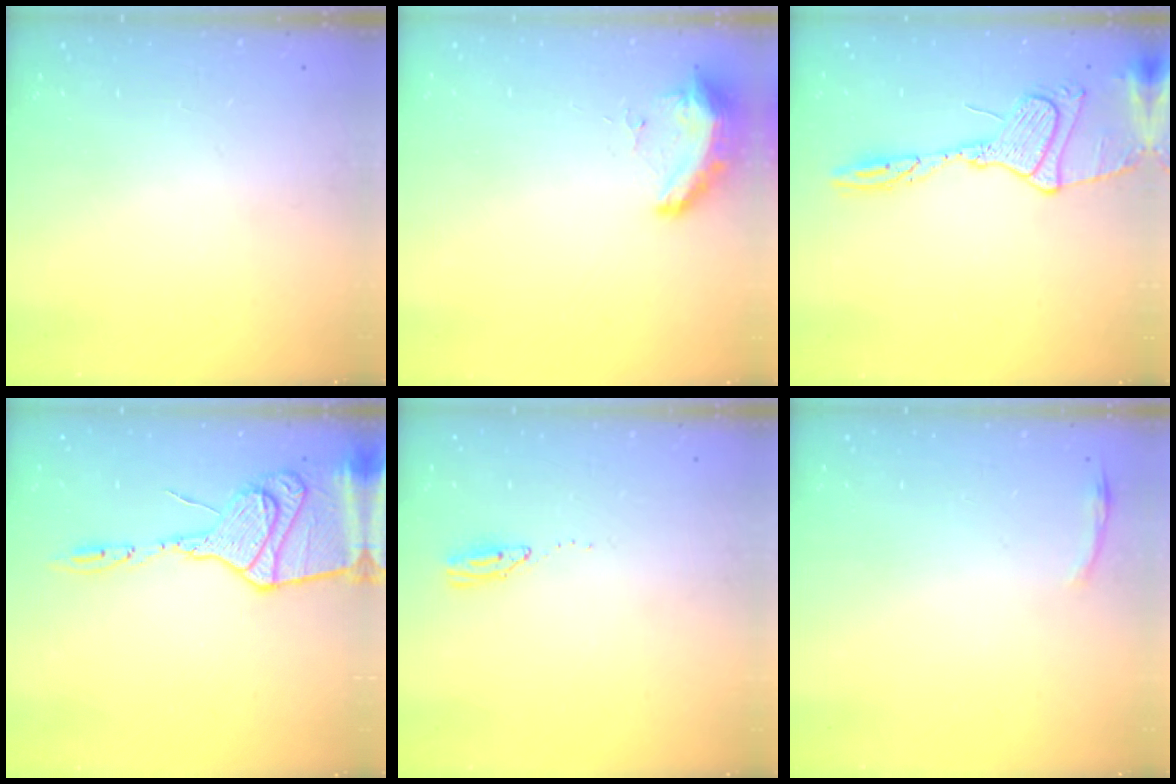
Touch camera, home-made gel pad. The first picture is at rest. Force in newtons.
{"total": 8.8, "press": 8.6, "slide": 1.7}
{"total": 15.1, "press": 15.0, "slide": 1.3}
{"total": 15.2, "press": 15.2, "slide": 1.4}
{"total": 3.5, "press": 3.5, "slide": 0.3}
{"total": 3.3, "press": 3.2, "slide": 0.7}